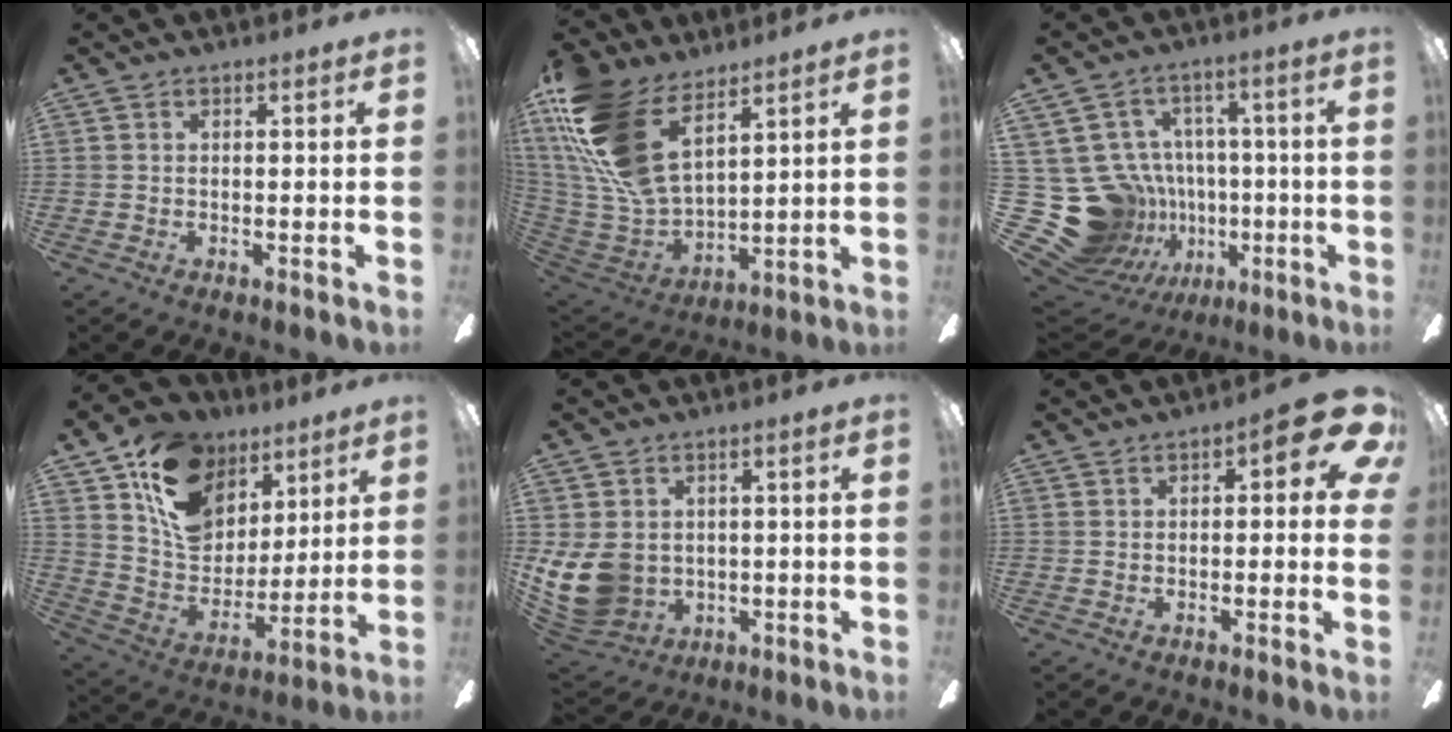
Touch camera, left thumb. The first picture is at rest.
{"total": 22.2, "force": [11.5, 11.3, 15.3], "torque": [-0.358, -0.058, 0.211]}
{"total": 19.7, "force": [-2.7, 18.1, 7.4], "torque": [-0.173, 0.003, 0.012]}
{"total": 18.4, "force": [10.4, 12.8, 8.2], "torque": [-0.146, -0.050, 0.198]}
{"total": 10.9, "force": [-0.1, 9.2, 5.9], "torque": [-0.163, -0.009, 0.002]}
{"total": 8.1, "force": [2.5, 3.2, 7.0], "torque": [-0.086, -0.009, 0.040]}